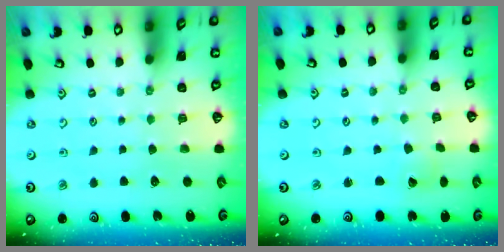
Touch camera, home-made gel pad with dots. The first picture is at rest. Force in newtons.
{"total": 0.8, "press": 0.8, "slide": 0.0}